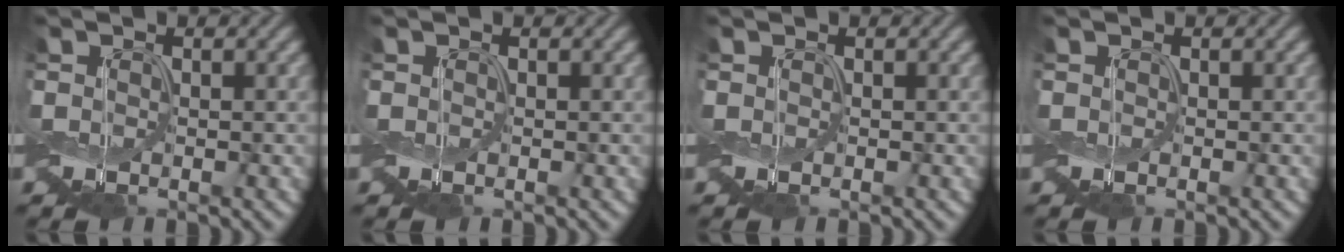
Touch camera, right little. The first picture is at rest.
{"total": 0.0}
{"total": 0.0}
{"total": 0.0}